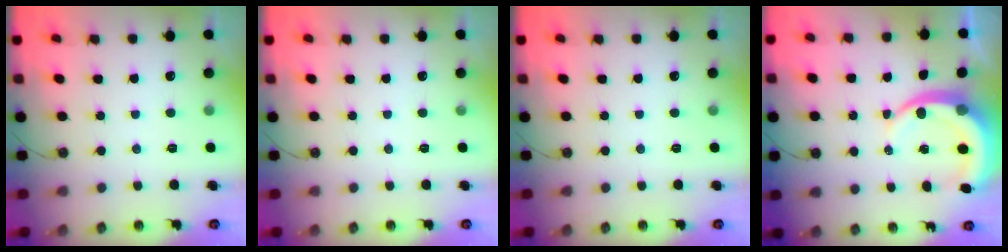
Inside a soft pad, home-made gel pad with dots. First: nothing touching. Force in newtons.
{"total": 0.0}
{"total": 0.0}
{"total": 9.2, "press": 9.1, "slide": 1.0}